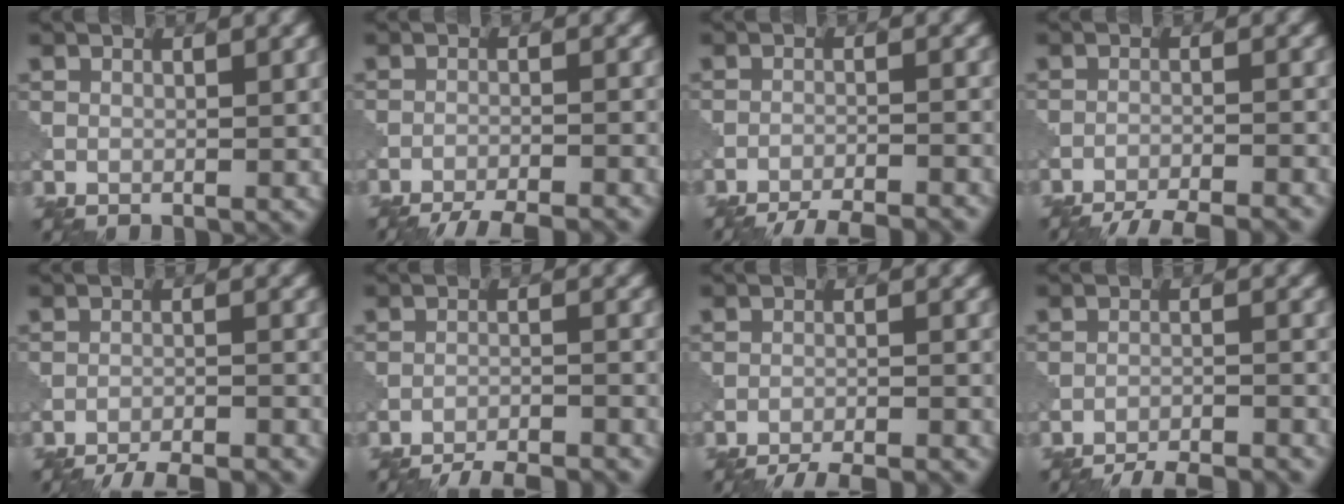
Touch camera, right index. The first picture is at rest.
{"total": 8.8, "force": [-8.2, 1.6, 2.8], "torque": [-0.034, -0.003, -0.116]}
{"total": 9.3, "force": [-8.8, 1.7, 2.6], "torque": [-0.029, 0.000, -0.122]}
{"total": 9.6, "force": [-9.0, 1.7, 2.8], "torque": [-0.034, -0.005, -0.126]}
{"total": 9.6, "force": [-9.1, 1.8, 2.5], "torque": [-0.027, 0.001, -0.123]}
{"total": 10.9, "force": [-10.4, 2.2, 2.5], "torque": [-0.023, 0.000, -0.138]}
{"total": 8.5, "force": [-8.0, 1.5, 2.3], "torque": [-0.026, 0.002, -0.111]}
{"total": 10.7, "force": [-10.2, 2.1, 2.4], "torque": [-0.023, 0.001, -0.136]}